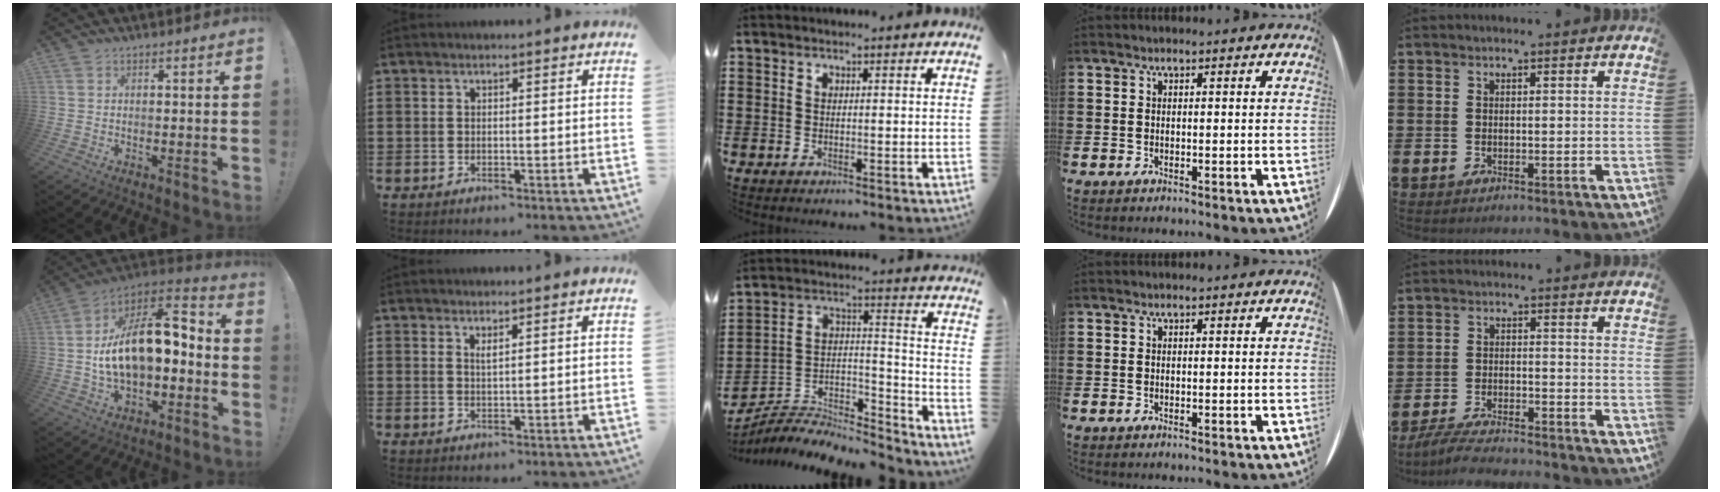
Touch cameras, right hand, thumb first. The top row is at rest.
{"thumb": {"total": 17.8, "force": [1.1, 9.8, 14.9], "torque": [-0.223, -0.001, 0.028]}, "index": {"total": 1.1, "force": [0.8, 0.1, 0.7], "torque": [-0.014, 0.001, 0.014]}, "middle": {"total": 5.9, "force": [-5.6, 1.5, 1.1], "torque": [-0.010, 0.005, -0.110]}, "little": {"total": 3.9, "force": [-3.8, 0.2, 0.8], "torque": [-0.022, 0.000, -0.078]}}